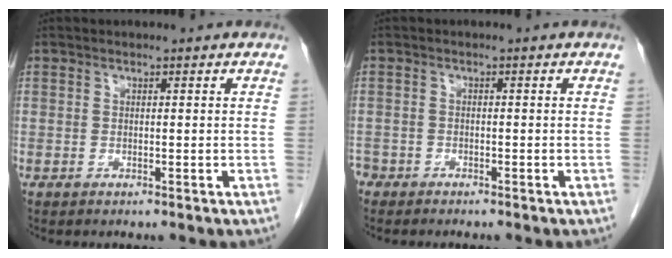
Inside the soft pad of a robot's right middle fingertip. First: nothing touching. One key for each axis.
{"total": 3.2, "fx": -2.8, "fy": 1.4, "fz": 0.6, "tx": -0.012, "ty": -0.002, "tz": -0.046}